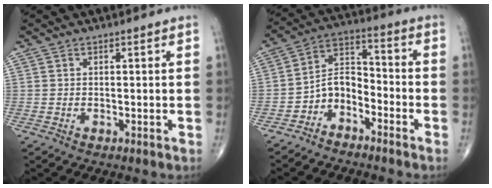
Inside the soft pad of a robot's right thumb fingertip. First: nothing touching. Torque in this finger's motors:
{"motor_torque": [0.02, 0.14, -0.08, -0.01, 0.08]}